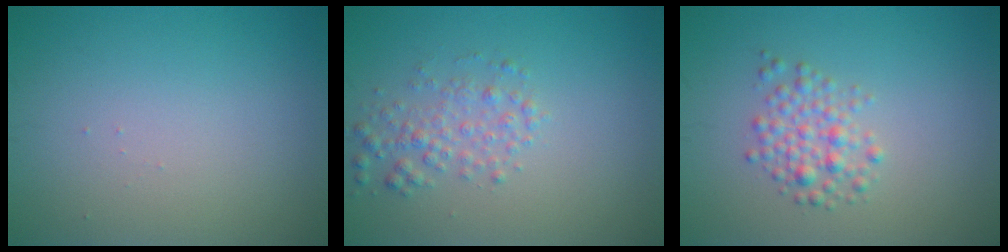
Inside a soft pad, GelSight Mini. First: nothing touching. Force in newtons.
{"total": 2.2, "press": 2.2, "slide": 0.0}
{"total": 2.6, "press": 2.6, "slide": 0.1}